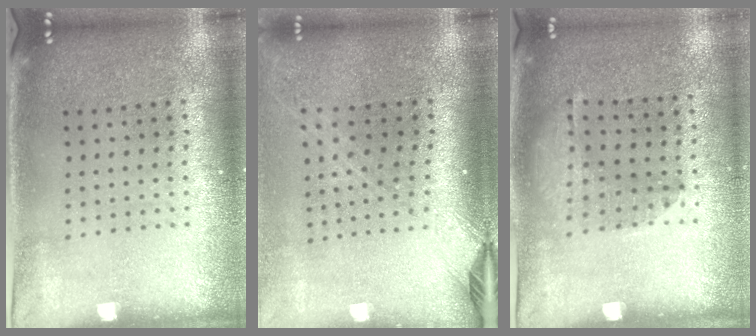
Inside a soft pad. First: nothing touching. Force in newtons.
{"total": 2.2, "press": 1.6, "slide": 1.5}
{"total": 1.3, "press": 0.8, "slide": 1.0}